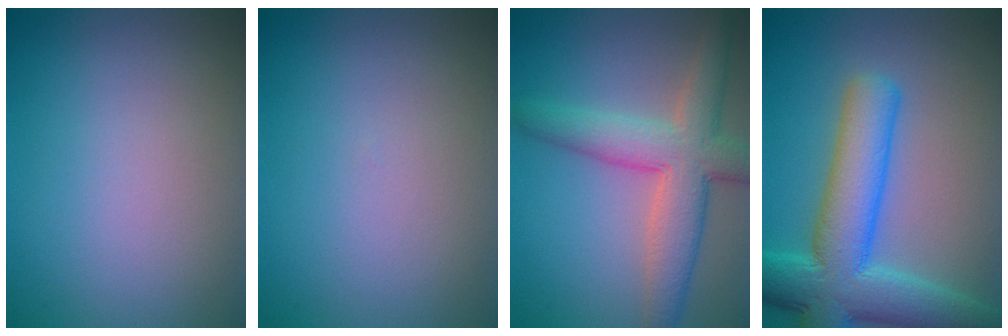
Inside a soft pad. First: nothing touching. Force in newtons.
{"total": 0.0}
{"total": 6.5, "press": 6.4, "slide": 0.4}
{"total": 9.9, "press": 9.9, "slide": 0.4}